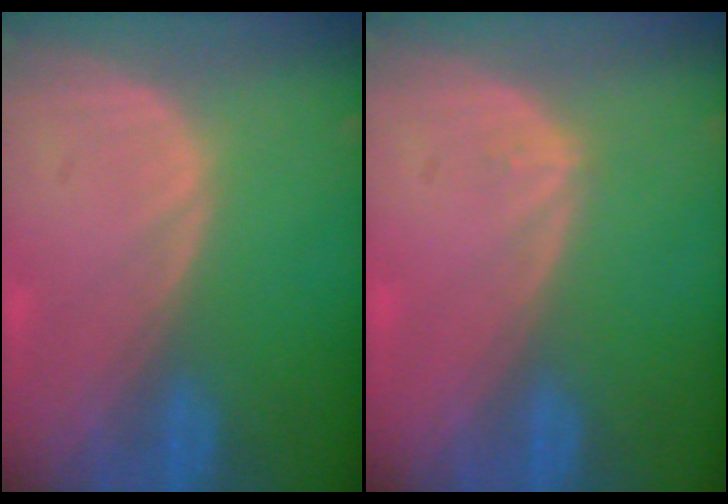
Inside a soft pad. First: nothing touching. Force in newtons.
{"total": 0.6, "press": 0.4, "slide": 0.5}